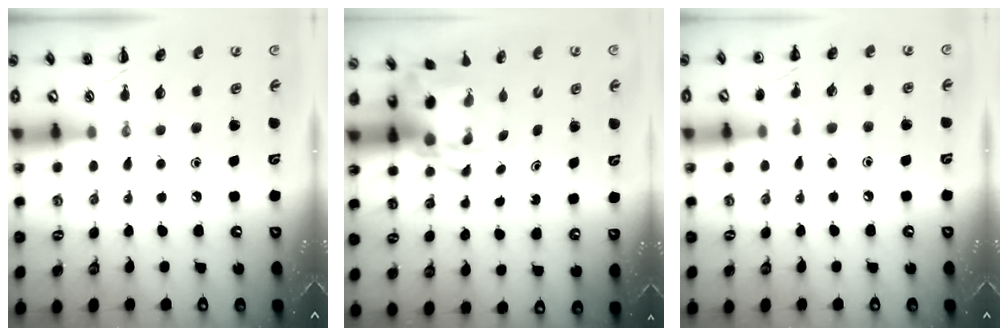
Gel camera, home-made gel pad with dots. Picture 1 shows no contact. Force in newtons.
{"total": 3.8, "press": 3.7, "slide": 0.8}
{"total": 6.4, "press": 6.1, "slide": 1.9}